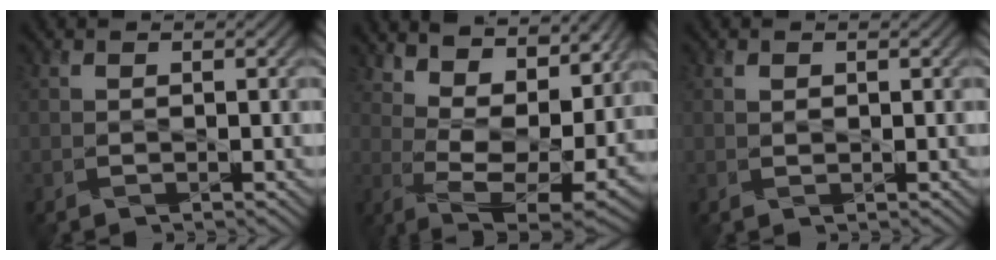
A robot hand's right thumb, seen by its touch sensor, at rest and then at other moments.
{"total": 14.0, "force": [8.3, 5.2, 10.0], "torque": [-0.188, 0.005, 0.130]}
{"total": 0.6, "force": [0.3, 0.3, 0.3], "torque": [-0.005, -0.001, 0.005]}